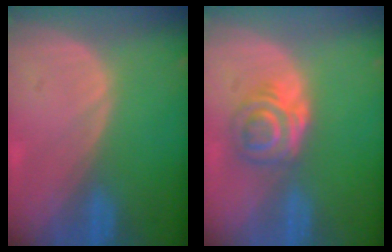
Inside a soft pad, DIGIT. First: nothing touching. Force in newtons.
{"total": 6.3, "press": 5.2, "slide": 3.5}